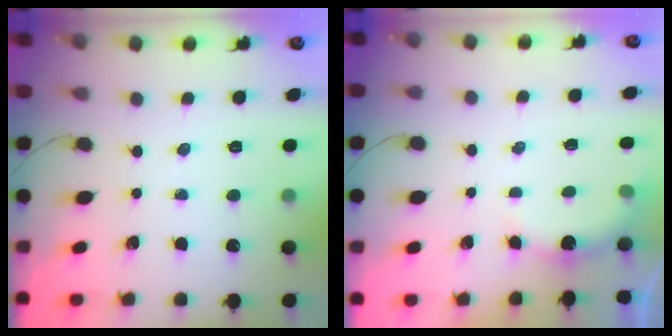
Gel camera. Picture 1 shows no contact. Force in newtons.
{"total": 3.9, "press": 3.9, "slide": 0.3}